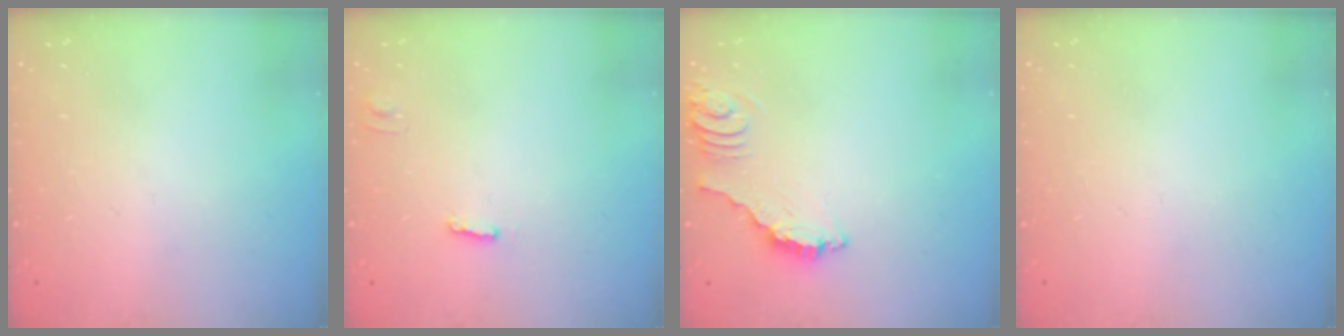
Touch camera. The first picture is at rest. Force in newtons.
{"total": 3.2, "press": 3.2, "slide": 0.5}
{"total": 3.4, "press": 3.4, "slide": 0.1}
{"total": 0.0}